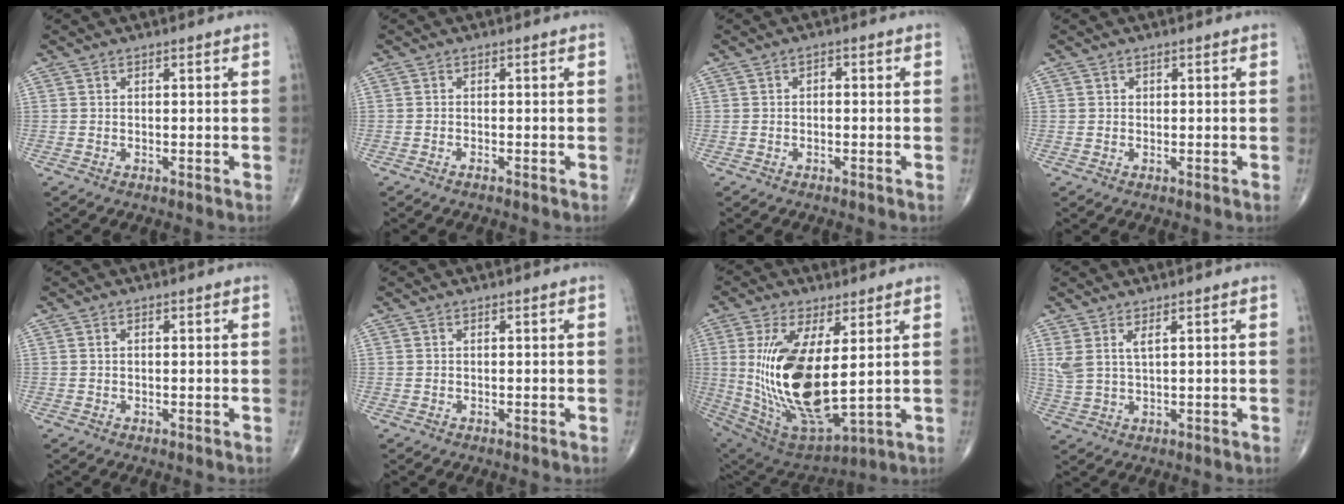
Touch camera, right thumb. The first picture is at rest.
{"total": 0.6, "force": [-0.5, 0.1, 0.3], "torque": [-0.008, 0.003, -0.011]}
{"total": 1.1, "force": [-0.1, 0.7, 0.9], "torque": [-0.003, 0.005, -0.008]}
{"total": 0.7, "force": [0.2, 0.7, 0.1], "torque": [0.005, 0.001, 0.003]}
{"total": 0.5, "force": [0.1, 0.3, 0.4], "torque": [-0.009, 0.003, 0.002]}
{"total": 0.0}
{"total": 21.5, "force": [2.1, 8.7, 19.5], "torque": [-0.389, -0.030, 0.060]}
{"total": 4.4, "force": [2.0, 1.4, 3.6], "torque": [-0.090, -0.006, 0.050]}